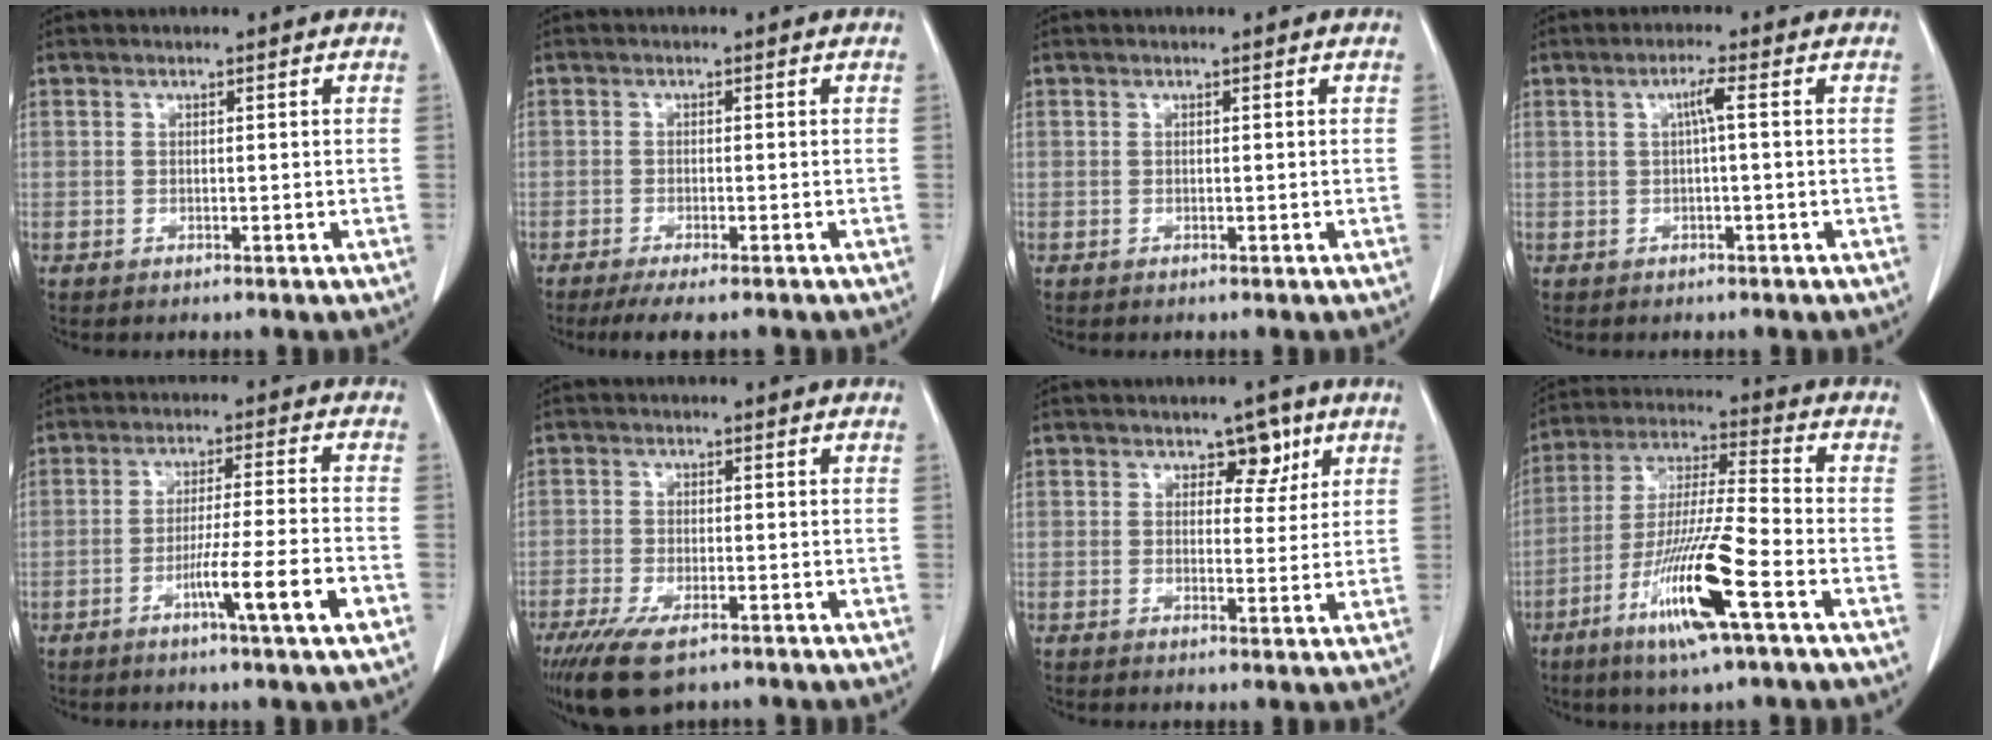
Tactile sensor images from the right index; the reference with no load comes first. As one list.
[{"total": 5.7, "force": [-4.7, 0.6, 3.3], "torque": [-0.044, -0.011, -0.071]}, {"total": 0.0}, {"total": 2.3, "force": [0.3, -0.2, 2.3], "torque": [-0.043, 0.004, 0.006]}, {"total": 9.1, "force": [-4.0, -0.9, 8.1], "torque": [-0.130, -0.013, -0.069]}, {"total": 8.8, "force": [-6.0, 2.7, 5.8], "torque": [-0.102, -0.020, -0.097]}, {"total": 3.9, "force": [2.0, 2.5, 2.1], "torque": [-0.018, 0.005, 0.028]}, {"total": 15.0, "force": [-6.9, 0.4, 13.3], "torque": [-0.266, -0.020, -0.127]}]